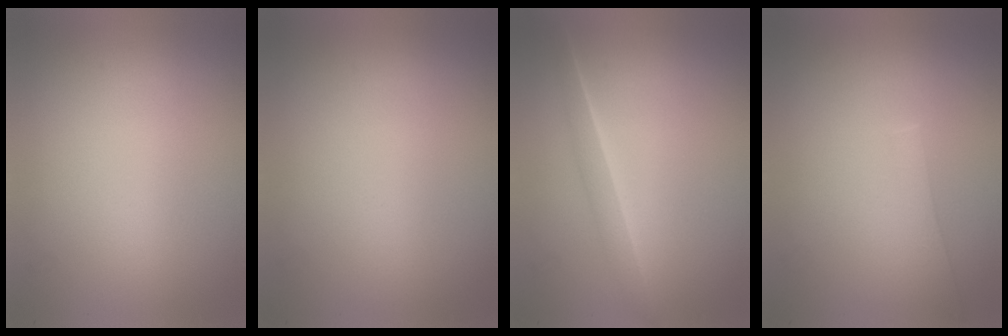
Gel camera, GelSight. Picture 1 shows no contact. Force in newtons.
{"total": 0.0}
{"total": 1.7}
{"total": 1.1}